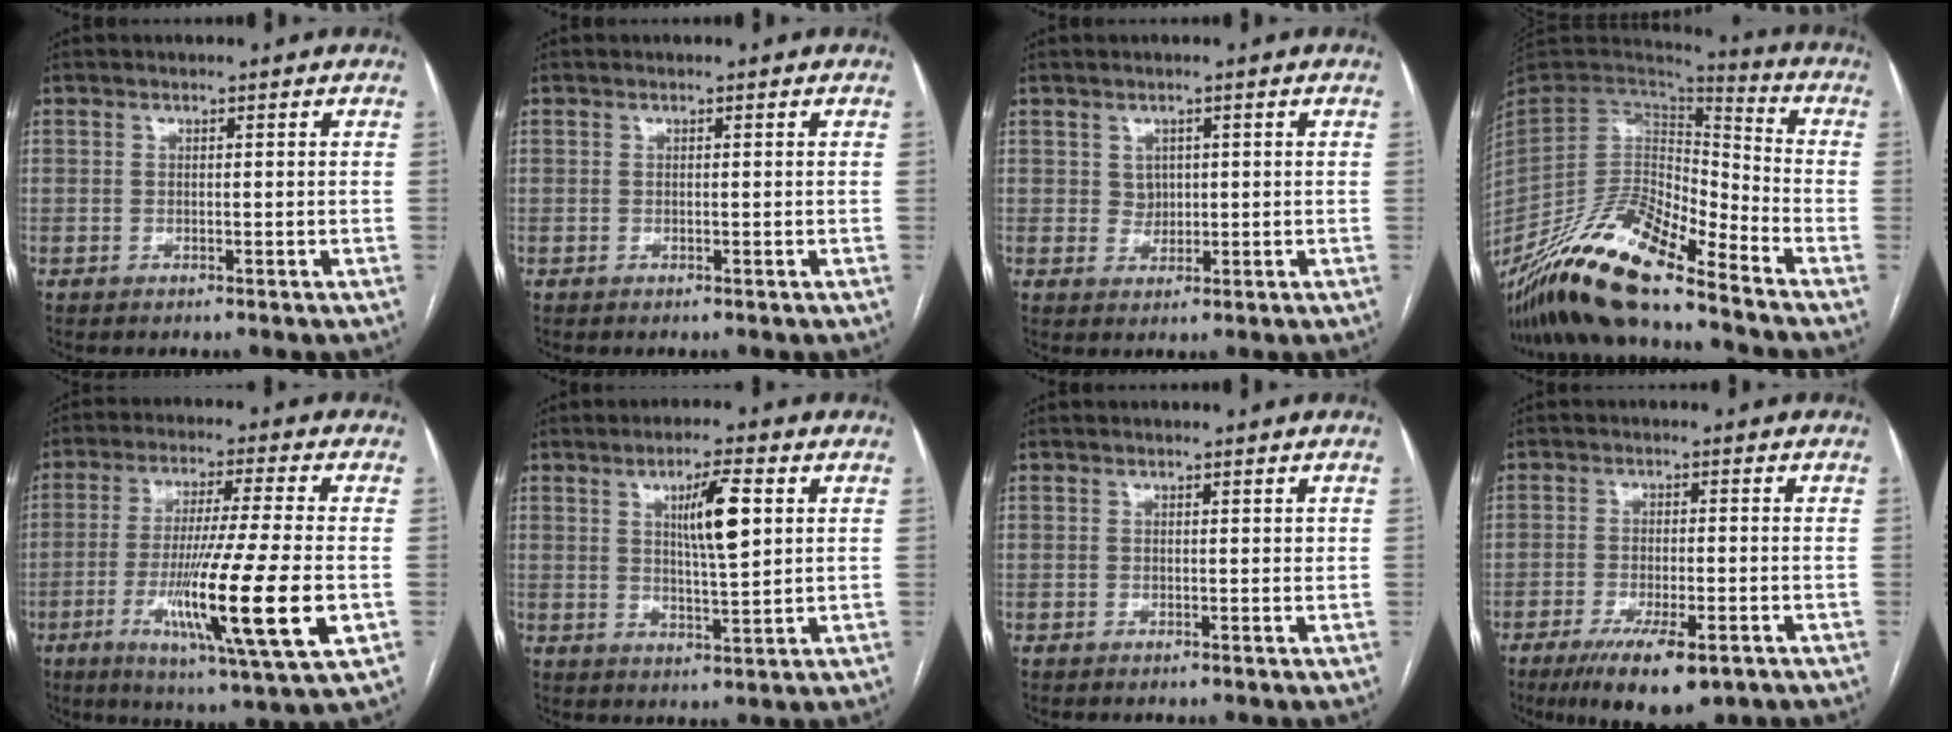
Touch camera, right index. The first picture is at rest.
{"total": 0.0}
{"total": 2.1, "force": [0.6, 1.8, 0.9], "torque": [-0.013, -0.003, 0.011]}
{"total": 20.5, "force": [-15.3, 3.6, 13.2], "torque": [-0.278, -0.017, -0.288]}
{"total": 17.7, "force": [-4.5, -0.3, 17.2], "torque": [-0.296, -0.033, -0.078]}
{"total": 7.6, "force": [2.3, 0.9, 7.2], "torque": [-0.123, 0.001, 0.041]}
{"total": 0.7, "force": [0.3, 0.4, 0.6], "torque": [-0.007, 0.001, 0.004]}
{"total": 10.1, "force": [-6.2, 2.5, 7.6], "torque": [-0.126, -0.021, -0.093]}